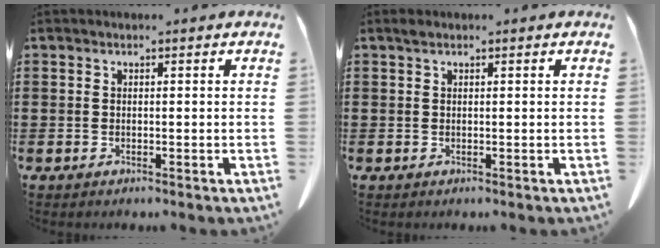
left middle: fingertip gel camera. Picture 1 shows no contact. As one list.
[{"total": 0.5, "force": [0.3, 0.3, 0.3], "torque": [-0.007, 0.003, 0.006]}]